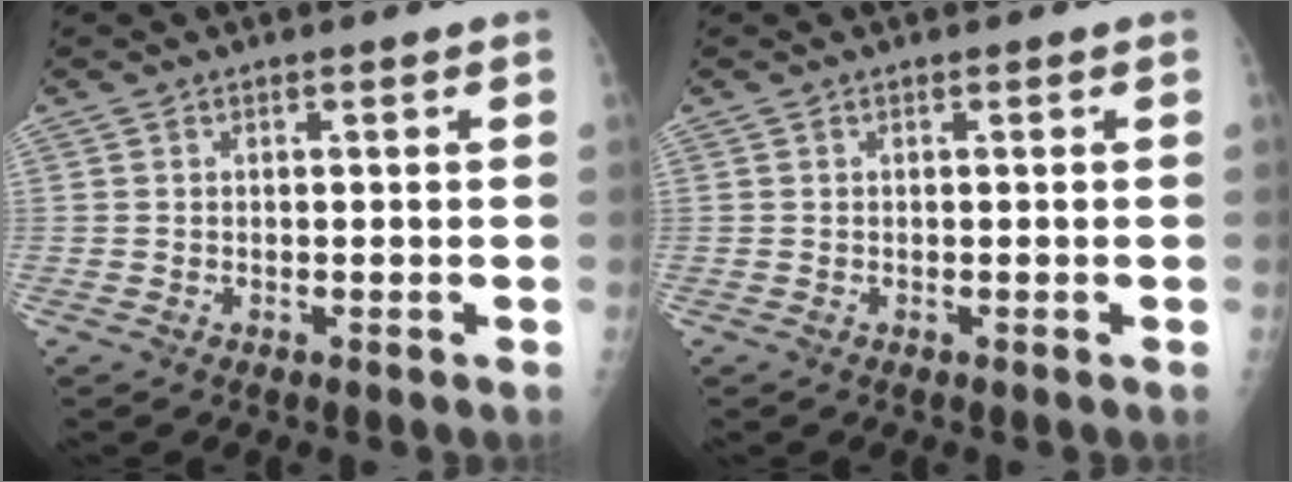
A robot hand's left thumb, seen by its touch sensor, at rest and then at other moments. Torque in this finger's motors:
{"motor_torque": [0.00, 0.00, -0.01, -0.01, 0.00]}